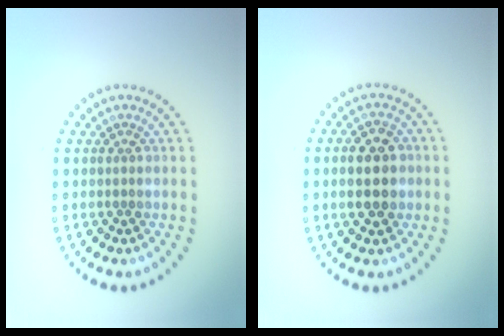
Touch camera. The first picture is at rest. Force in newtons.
{"total": 4.5, "press": 4.5, "slide": 0.1}